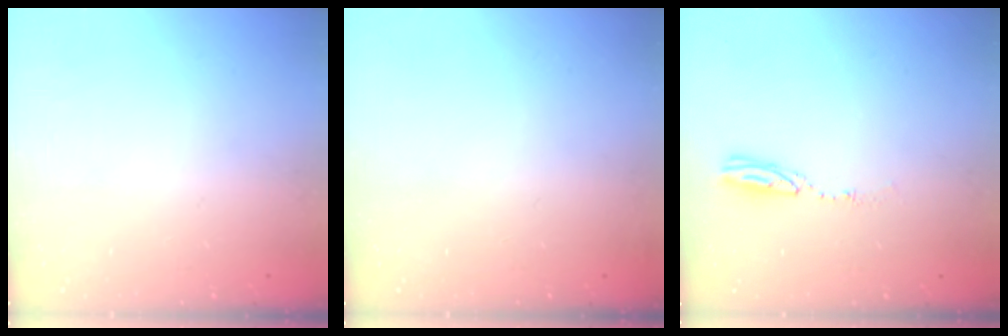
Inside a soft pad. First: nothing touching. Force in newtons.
{"total": 2.8, "press": 2.2, "slide": 1.7}
{"total": 3.5, "press": 3.5, "slide": 0.3}